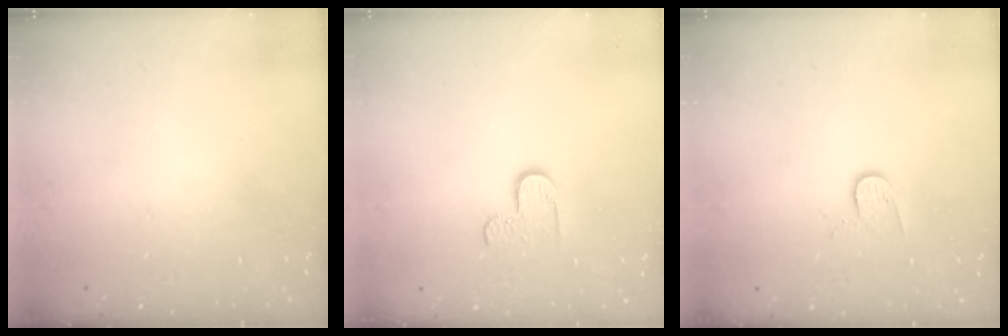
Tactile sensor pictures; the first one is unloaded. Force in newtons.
{"total": 5.1, "press": 5.1, "slide": 0.5}
{"total": 6.0, "press": 6.0, "slide": 0.2}